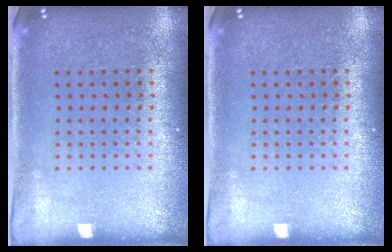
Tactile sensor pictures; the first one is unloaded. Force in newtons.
{"total": 0.0}